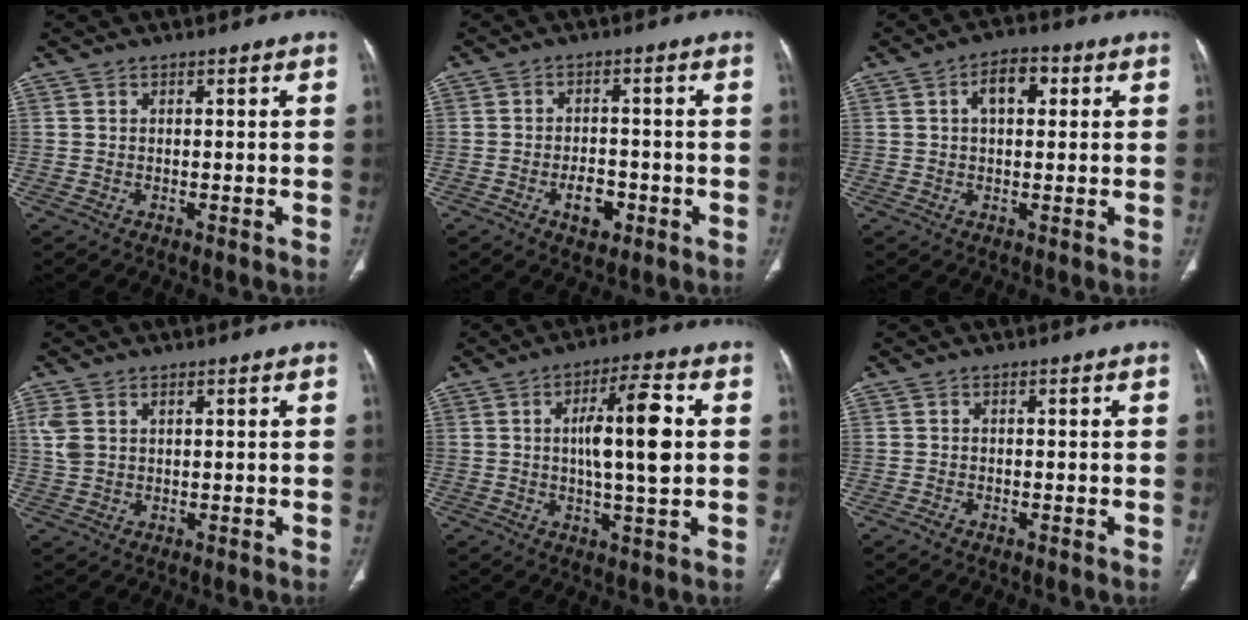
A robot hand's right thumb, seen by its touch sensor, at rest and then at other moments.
{"total": 5.2, "force": [-2.2, 3.2, 3.5], "torque": [-0.041, 0.012, -0.030]}
{"total": 6.3, "force": [1.8, 3.5, 4.9], "torque": [-0.069, 0.010, 0.024]}
{"total": 4.0, "force": [1.4, 2.6, 2.7], "torque": [-0.069, 0.004, 0.037]}
{"total": 11.7, "force": [1.1, 2.8, 11.3], "torque": [-0.184, 0.008, 0.014]}
{"total": 0.8, "force": [-0.6, 0.4, 0.4], "torque": [-0.012, 0.000, -0.014]}